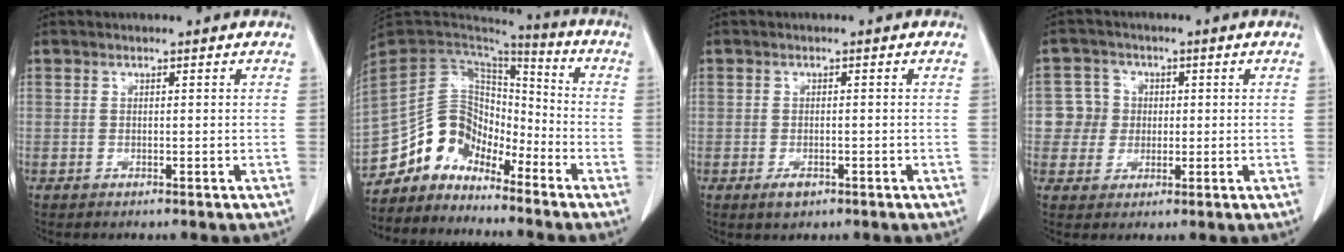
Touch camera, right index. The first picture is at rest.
{"total": 14.7, "force": [-11.9, 7.5, 4.1], "torque": [-0.080, 0.068, -0.225]}
{"total": 2.9, "force": [-1.5, 1.7, 1.8], "torque": [-0.030, 0.000, -0.015]}
{"total": 5.4, "force": [0.1, 5.3, 0.7], "torque": [-0.009, 0.022, 0.005]}